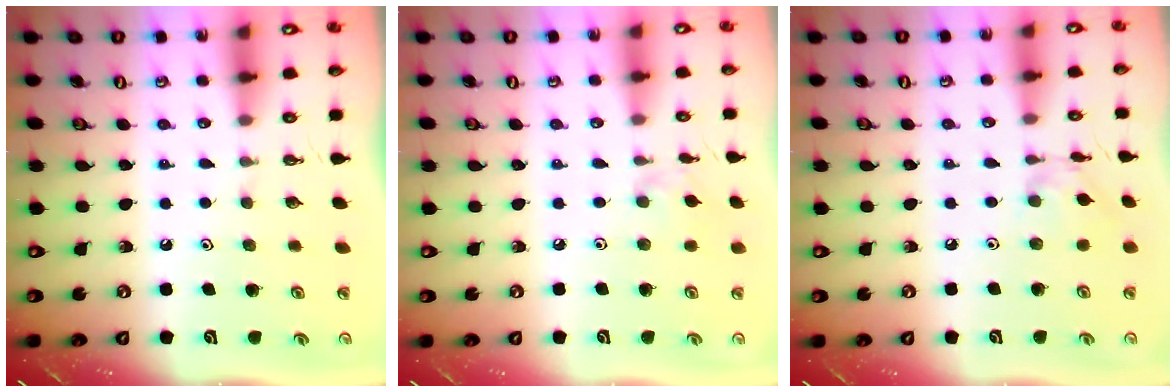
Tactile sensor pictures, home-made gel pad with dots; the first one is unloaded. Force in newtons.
{"total": 2.6, "press": 2.6, "slide": 0.4}
{"total": 2.7, "press": 2.7, "slide": 0.2}